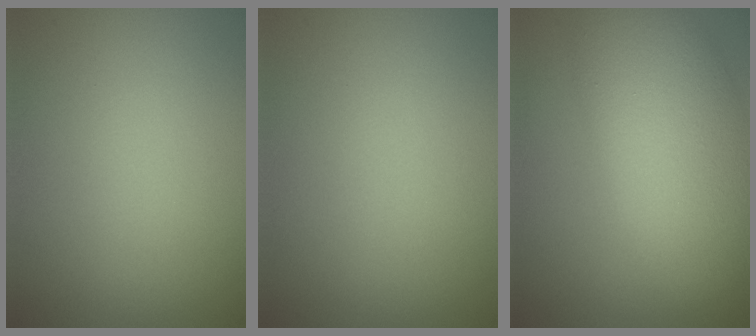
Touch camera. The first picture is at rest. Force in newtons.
{"total": 0.0}
{"total": 9.6, "press": 9.6, "slide": 0.4}